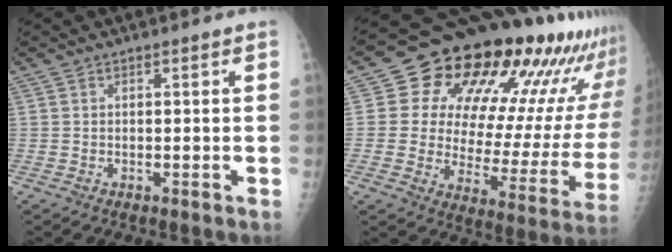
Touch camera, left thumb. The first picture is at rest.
{"total": 26.4, "force": [16.2, 11.7, 17.3], "torque": [-0.208, -0.054, 0.220]}